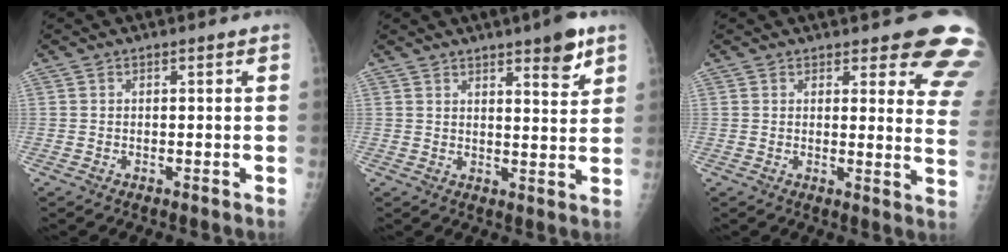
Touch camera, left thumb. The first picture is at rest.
{"total": 7.0, "force": [4.5, 1.6, 5.2], "torque": [-0.063, -0.027, 0.061]}
{"total": 11.9, "force": [9.7, 3.5, 5.9], "torque": [-0.017, -0.061, 0.085]}